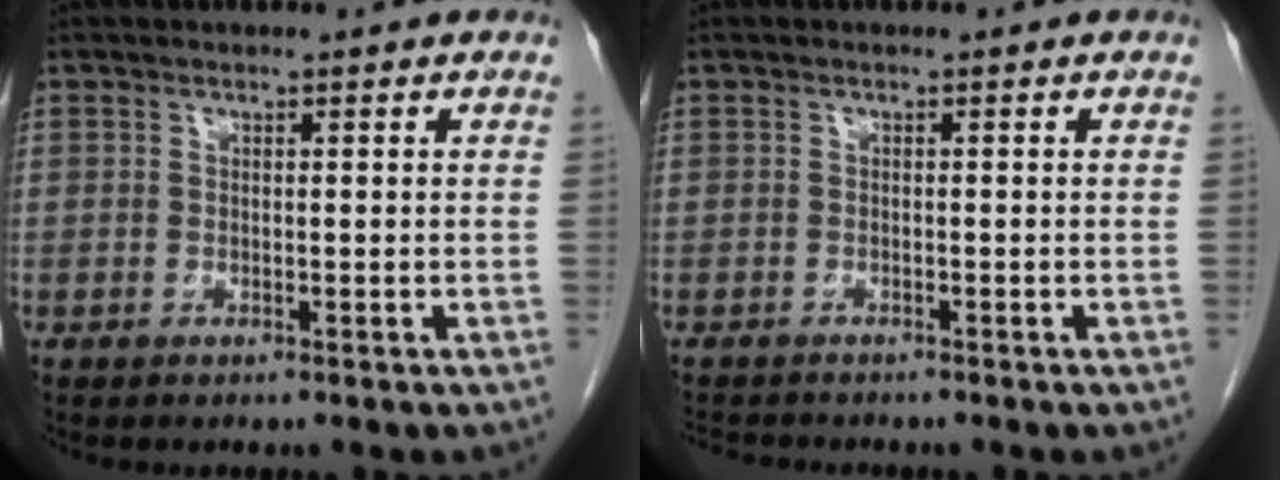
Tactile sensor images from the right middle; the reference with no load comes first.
{"total": 3.1, "force": [-3.0, 0.4, 0.8], "torque": [-0.015, -0.012, -0.045]}